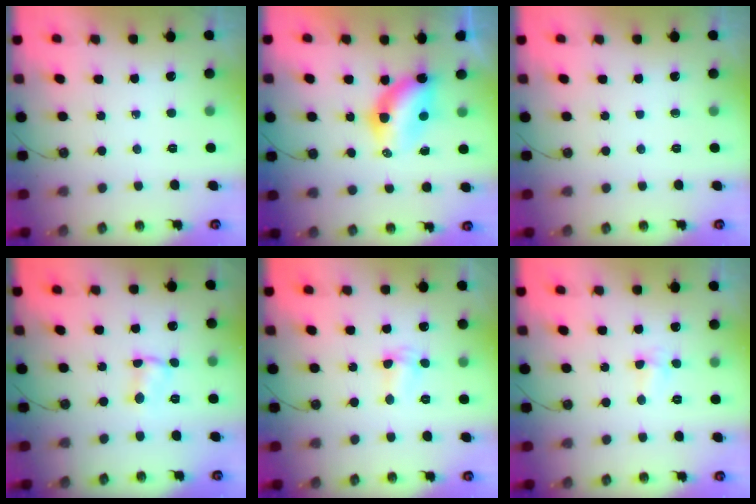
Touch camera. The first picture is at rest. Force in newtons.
{"total": 6.5, "press": 6.5, "slide": 0.5}
{"total": 0.0}
{"total": 1.6, "press": 1.6, "slide": 0.3}
{"total": 2.6, "press": 2.6, "slide": 0.6}
{"total": 4.9, "press": 4.8, "slide": 0.7}